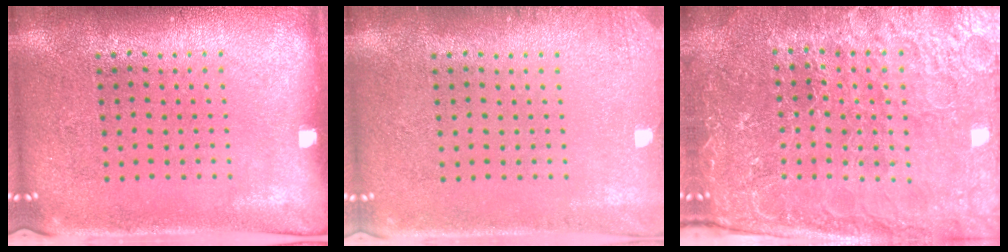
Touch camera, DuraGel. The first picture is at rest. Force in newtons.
{"total": 1.2, "press": 1.2, "slide": 0.2}
{"total": 4.6, "press": 4.3, "slide": 1.4}